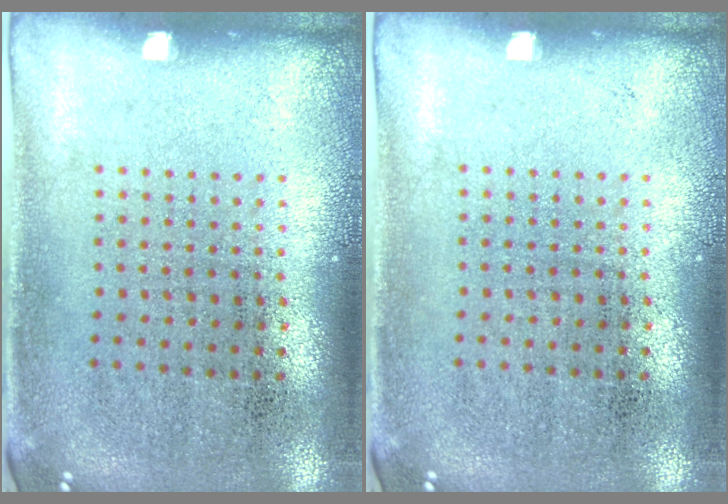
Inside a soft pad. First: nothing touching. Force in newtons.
{"total": 0.0}